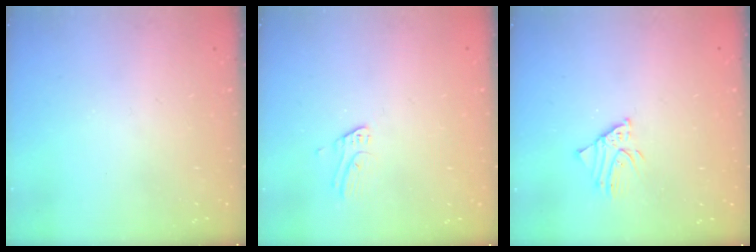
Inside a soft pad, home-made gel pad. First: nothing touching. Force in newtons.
{"total": 2.8, "press": 2.8, "slide": 0.2}
{"total": 2.6, "press": 2.6, "slide": 0.2}